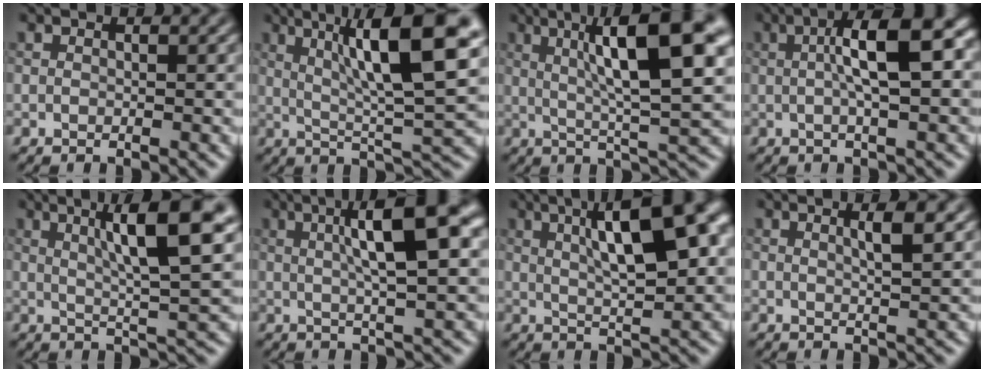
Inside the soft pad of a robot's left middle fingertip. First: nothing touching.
{"total": 11.7, "force": [4.1, 2.1, 10.8], "torque": [-0.153, 0.014, 0.066]}
{"total": 11.4, "force": [3.3, 2.2, 10.7], "torque": [-0.144, 0.019, 0.048]}
{"total": 7.7, "force": [1.2, 1.9, 7.4], "torque": [-0.107, 0.017, 0.011]}
{"total": 9.0, "force": [3.3, 1.4, 8.2], "torque": [-0.111, 0.012, 0.052]}
{"total": 8.5, "force": [2.2, 1.8, 8.0], "torque": [-0.103, 0.020, 0.028]}
{"total": 10.6, "force": [3.3, 2.9, 9.7], "torque": [-0.131, 0.018, 0.047]}
{"total": 2.6, "force": [1.0, 0.6, 2.3], "torque": [-0.025, 0.005, 0.010]}